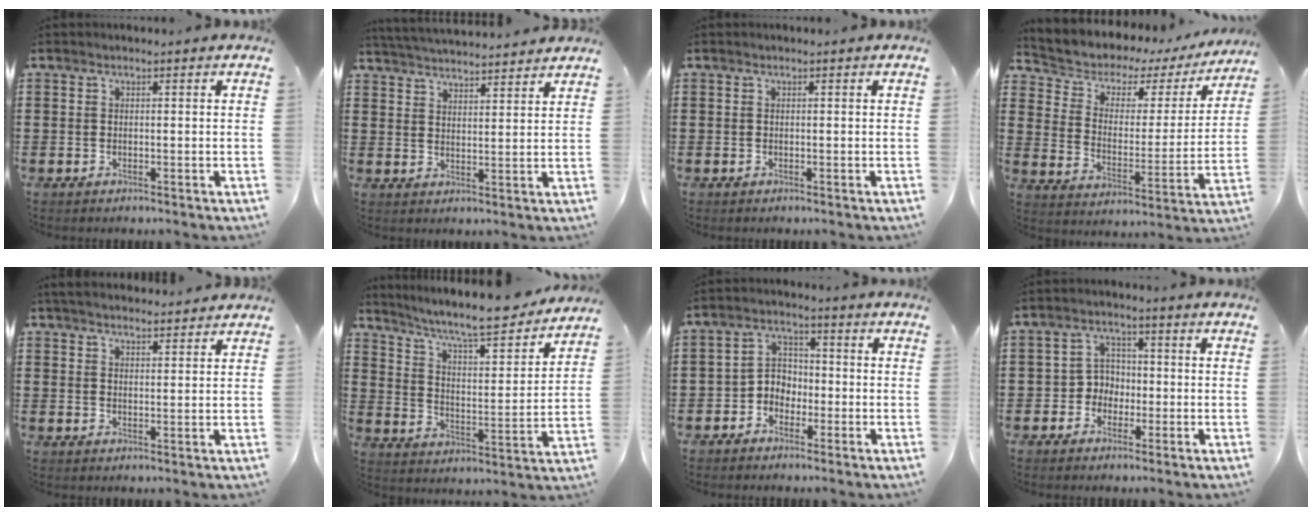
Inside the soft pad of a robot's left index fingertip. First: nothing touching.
{"total": 3.7, "force": [3.7, -0.3, 0.2], "torque": [-0.018, -0.021, 0.063]}
{"total": 0.0}
{"total": 4.2, "force": [3.1, 2.5, 1.2], "torque": [-0.047, -0.025, 0.045]}
{"total": 3.3, "force": [3.2, 0.2, 0.5], "torque": [-0.018, -0.004, 0.061]}
{"total": 8.6, "force": [7.7, 0.3, 3.8], "torque": [-0.096, -0.054, 0.125]}
{"total": 3.9, "force": [-2.4, 2.8, 1.2], "torque": [-0.032, 0.011, -0.054]}
{"total": 3.8, "force": [-1.4, 3.3, 1.2], "torque": [-0.036, 0.010, -0.033]}